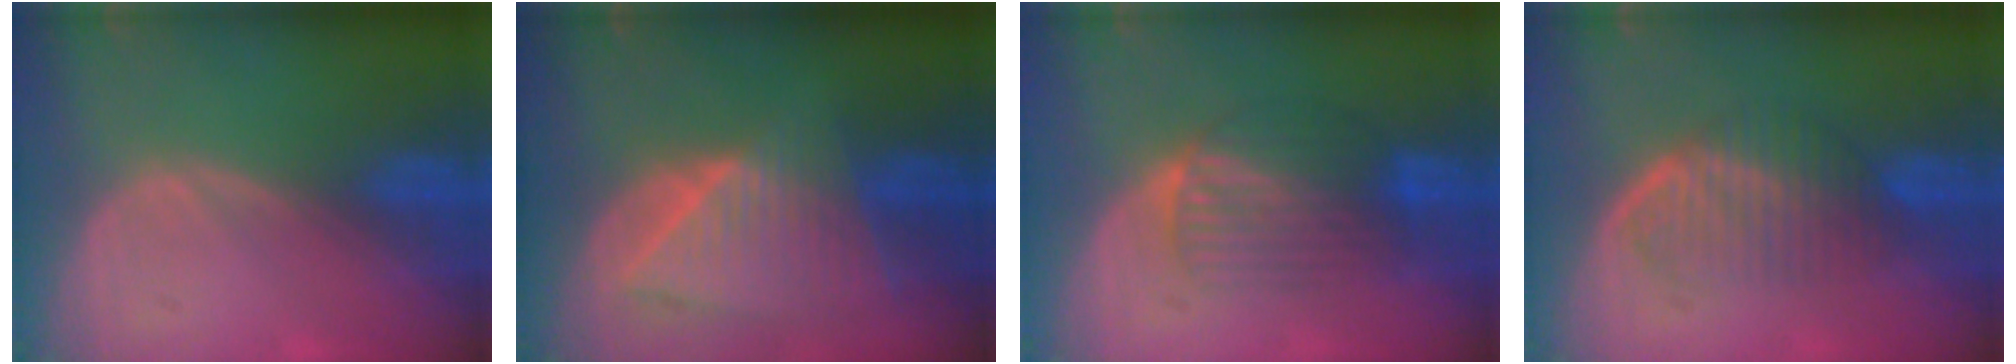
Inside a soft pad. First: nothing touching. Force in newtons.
{"total": 9.0, "press": 8.0, "slide": 4.2}
{"total": 6.4, "press": 6.3, "slide": 1.1}
{"total": 5.9, "press": 5.8, "slide": 1.3}